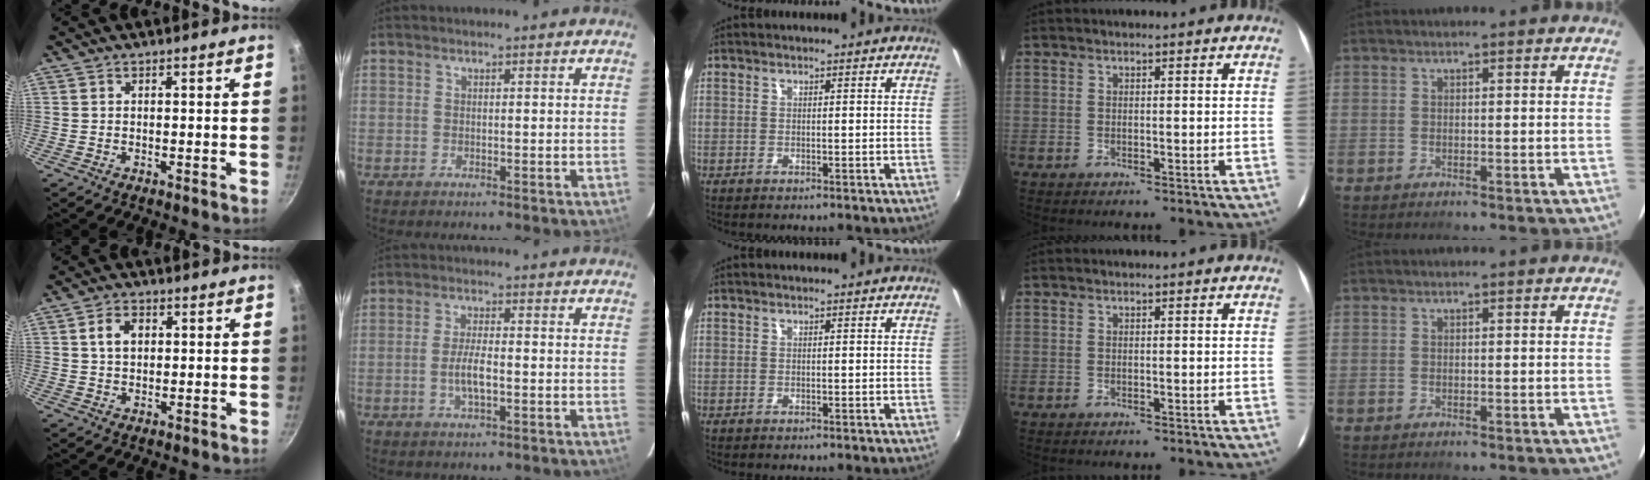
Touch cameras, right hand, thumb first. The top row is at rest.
{"thumb": {"total": 4.6, "force": [1.1, 3.2, 3.1], "torque": [-0.039, 0.004, 0.017]}, "index": {"total": 4.6, "force": [-1.2, 1.3, 4.3], "torque": [-0.085, -0.002, -0.022]}}